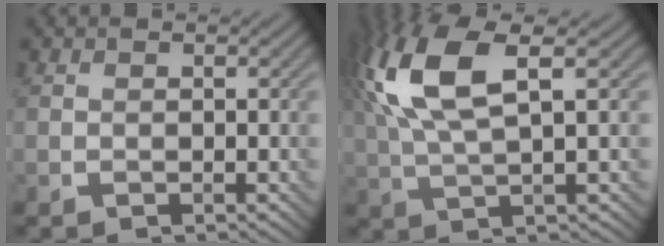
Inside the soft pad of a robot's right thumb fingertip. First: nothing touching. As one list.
[{"total": 11.4, "force": [3.8, 3.7, 10.1], "torque": [-0.242, 0.023, 0.075]}]